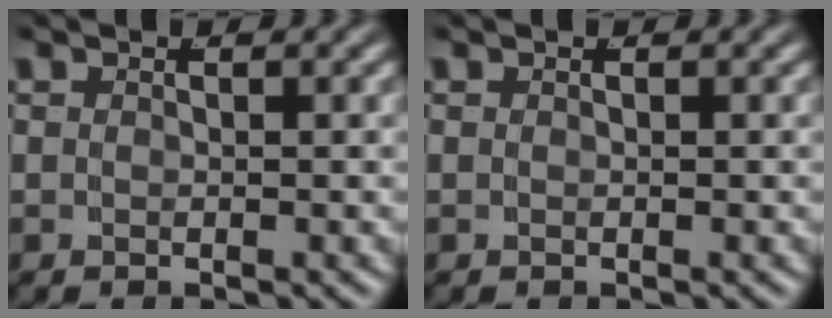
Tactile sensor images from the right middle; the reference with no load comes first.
{"total": 0.0}